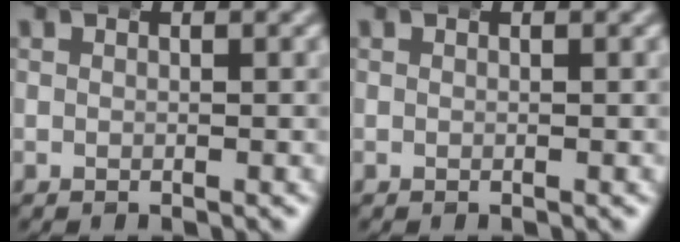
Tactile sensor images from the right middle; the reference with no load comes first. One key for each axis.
{"total": 0.0}